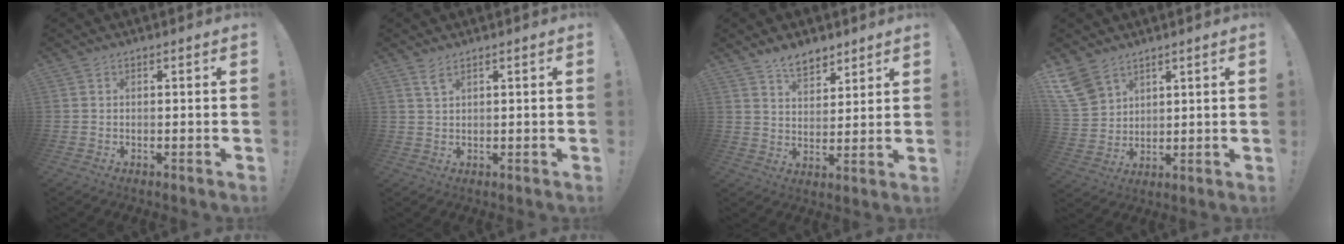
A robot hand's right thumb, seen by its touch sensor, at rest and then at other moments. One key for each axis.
{"total": 2.8, "fx": 1.8, "fy": 0.8, "fz": 1.9, "tx": -0.036, "ty": -0.006, "tz": 0.032}
{"total": 7.9, "fx": 6.0, "fy": 4.1, "fz": 3.2, "tx": -0.052, "ty": -0.032, "tz": 0.113}
{"total": 9.4, "fx": 6.9, "fy": 5.6, "fz": 3.2, "tx": -0.065, "ty": -0.040, "tz": 0.140}